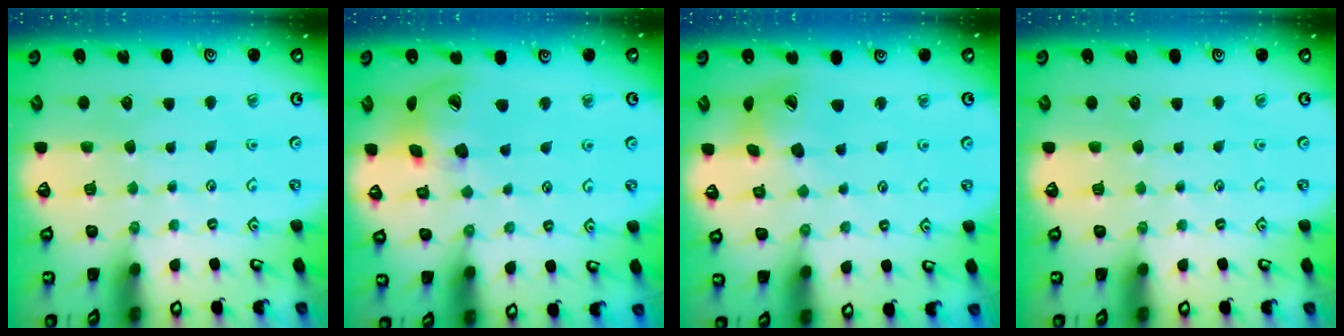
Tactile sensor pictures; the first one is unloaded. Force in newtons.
{"total": 15.6, "press": 15.4, "slide": 2.5}
{"total": 14.4, "press": 14.3, "slide": 1.7}
{"total": 0.0}